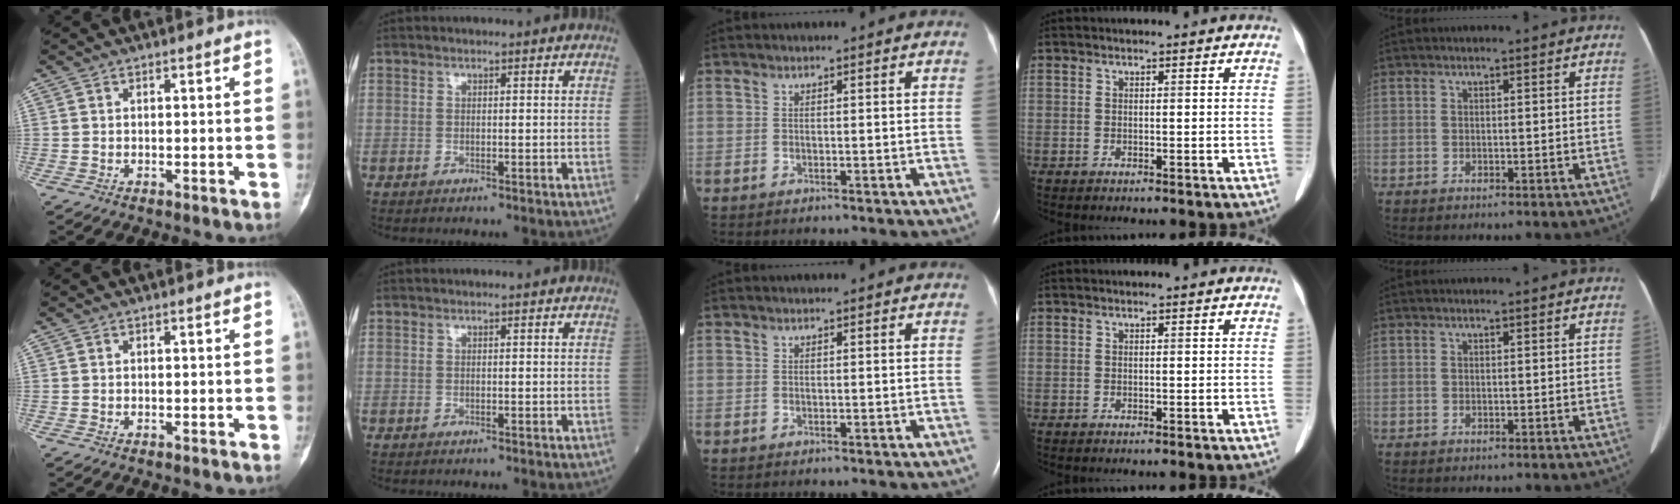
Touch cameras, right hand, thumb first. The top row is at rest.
{}